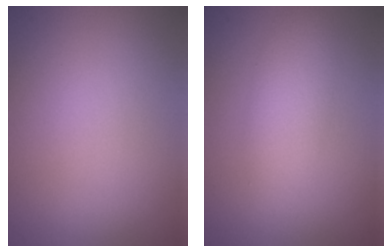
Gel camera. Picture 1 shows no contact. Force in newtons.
{"total": 2.8, "press": 2.8, "slide": 0.1}